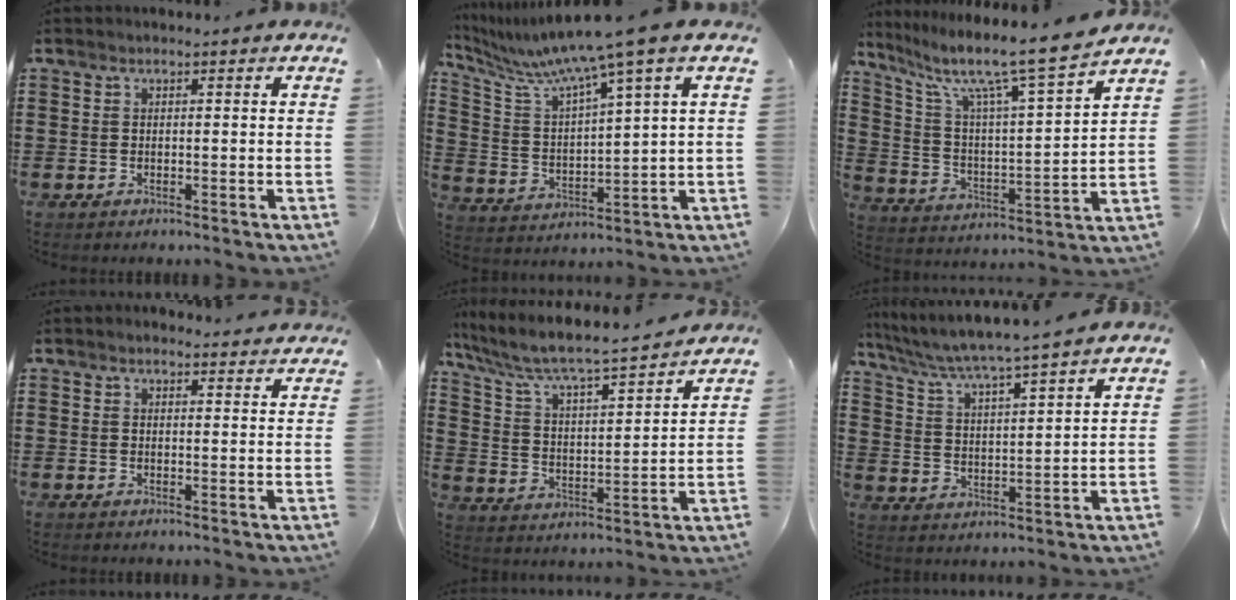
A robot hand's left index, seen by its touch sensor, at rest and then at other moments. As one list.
[{"total": 8.8, "force": [6.8, -0.8, 5.6], "torque": [-0.138, -0.047, 0.104]}, {"total": 10.2, "force": [8.1, 0.6, 6.2], "torque": [-0.145, -0.059, 0.125]}, {"total": 1.7, "force": [1.6, 0.4, 0.3], "torque": [-0.009, 0.004, 0.032]}, {"total": 5.9, "force": [5.2, 0.4, 2.8], "torque": [-0.078, -0.041, 0.080]}, {"total": 4.9, "force": [4.5, -0.9, 1.9], "torque": [-0.059, -0.034, 0.068]}]